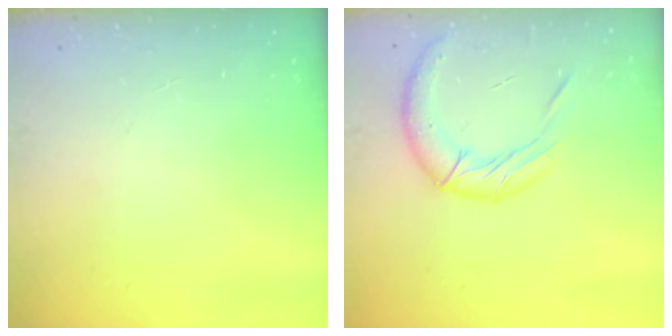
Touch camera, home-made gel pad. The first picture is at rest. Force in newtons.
{"total": 14.7, "press": 14.5, "slide": 2.0}